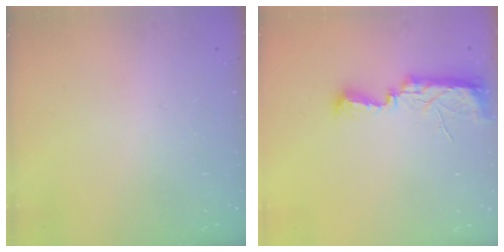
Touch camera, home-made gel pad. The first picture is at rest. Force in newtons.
{"total": 7.9, "press": 7.8, "slide": 0.8}